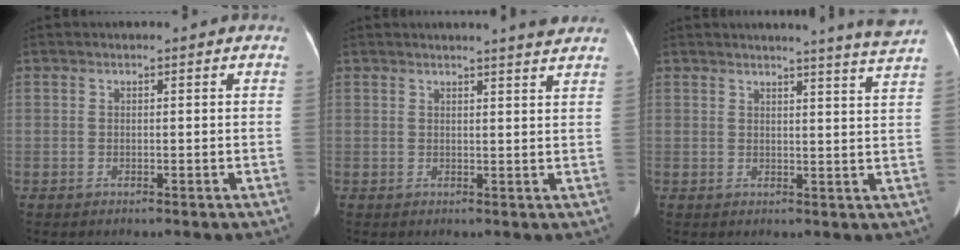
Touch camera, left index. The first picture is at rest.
{"total": 4.3, "force": [3.9, -0.6, 1.6], "torque": [-0.023, -0.003, 0.037]}
{"total": 6.9, "force": [6.4, -1.9, 1.9], "torque": [-0.028, -0.040, 0.060]}